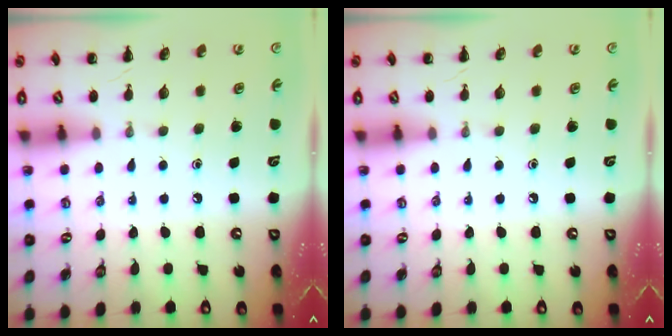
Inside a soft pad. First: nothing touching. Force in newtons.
{"total": 0.0}